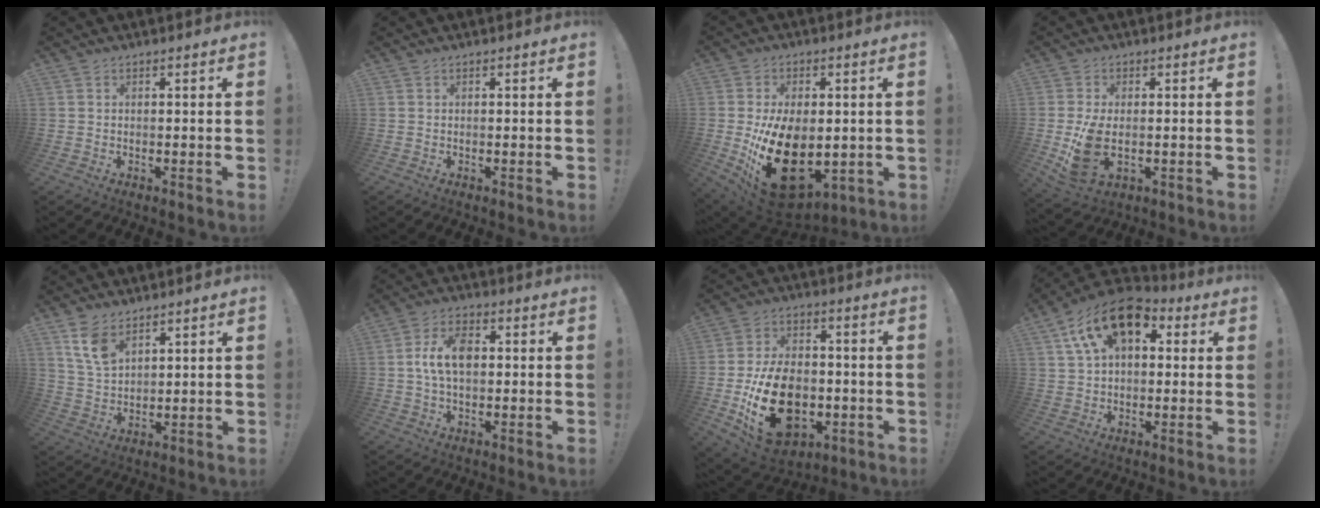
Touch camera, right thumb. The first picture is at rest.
{"total": 0.0}
{"total": 22.7, "force": [-4.1, 14.3, 17.2], "torque": [-0.304, 0.004, -0.050]}
{"total": 8.6, "force": [-0.8, 5.1, 6.9], "torque": [-0.129, -0.014, -0.009]}
{"total": 8.3, "force": [5.4, 4.4, 4.5], "torque": [-0.084, -0.021, 0.104]}
{"total": 9.1, "force": [0.8, 5.5, 7.3], "torque": [-0.129, 0.009, 0.014]}
{"total": 22.7, "force": [-5.4, 15.8, 15.4], "torque": [-0.259, 0.031, -0.071]}
{"total": 16.3, "force": [7.7, 9.5, 10.7], "torque": [-0.176, -0.028, 0.141]}